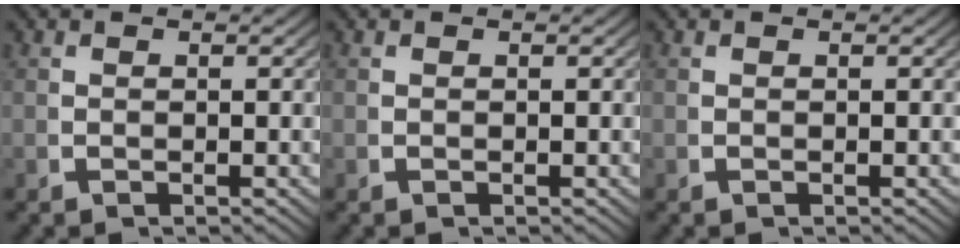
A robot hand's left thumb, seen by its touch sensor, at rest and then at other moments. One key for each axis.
{"total": 0.0}
{"total": 0.0}